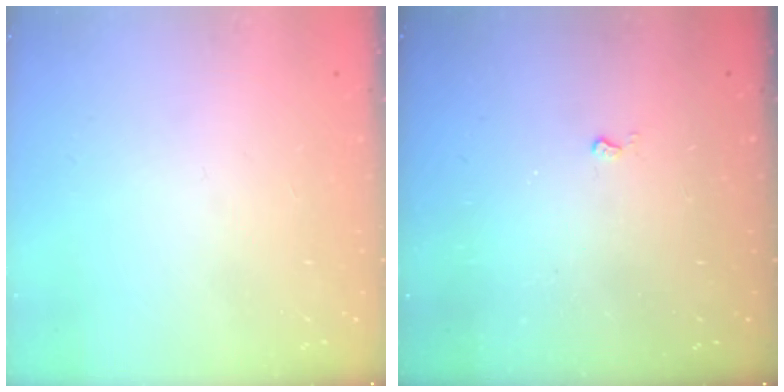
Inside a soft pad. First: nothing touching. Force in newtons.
{"total": 2.6, "press": 2.6, "slide": 0.5}